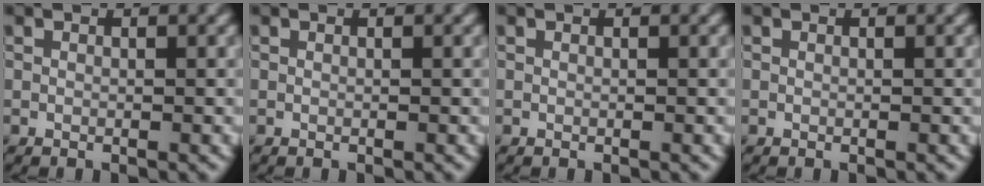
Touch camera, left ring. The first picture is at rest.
{"total": 0.0}
{"total": 0.0}
{"total": 0.0}